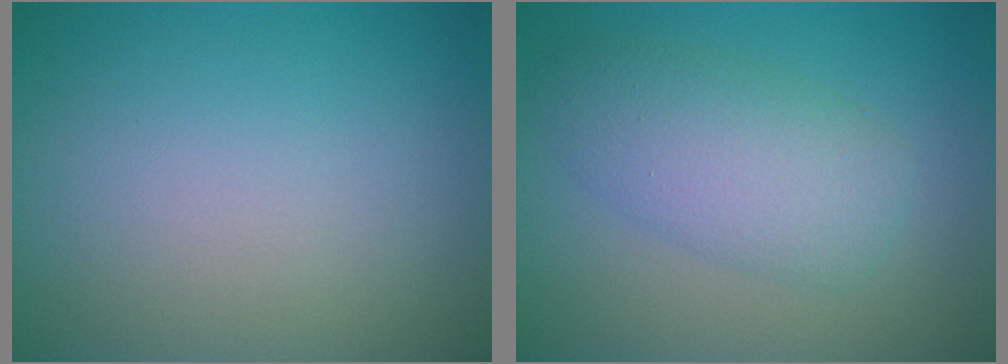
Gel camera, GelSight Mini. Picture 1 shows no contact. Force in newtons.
{"total": 4.8, "press": 4.8, "slide": 0.1}